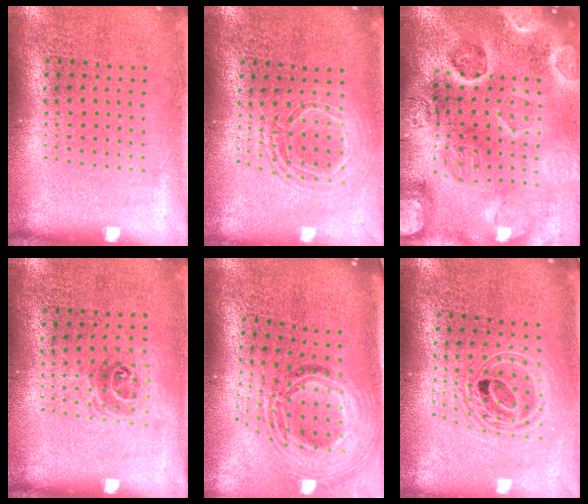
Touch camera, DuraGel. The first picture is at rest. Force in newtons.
{"total": 1.6, "press": 1.3, "slide": 0.8}
{"total": 4.9, "press": 4.2, "slide": 2.4}
{"total": 0.9, "press": 0.8, "slide": 0.5}
{"total": 2.4, "press": 1.8, "slide": 1.6}
{"total": 2.0, "press": 1.6, "slide": 1.2}